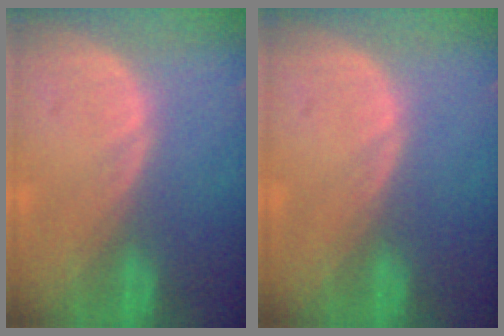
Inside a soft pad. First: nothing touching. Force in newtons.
{"total": 0.0}